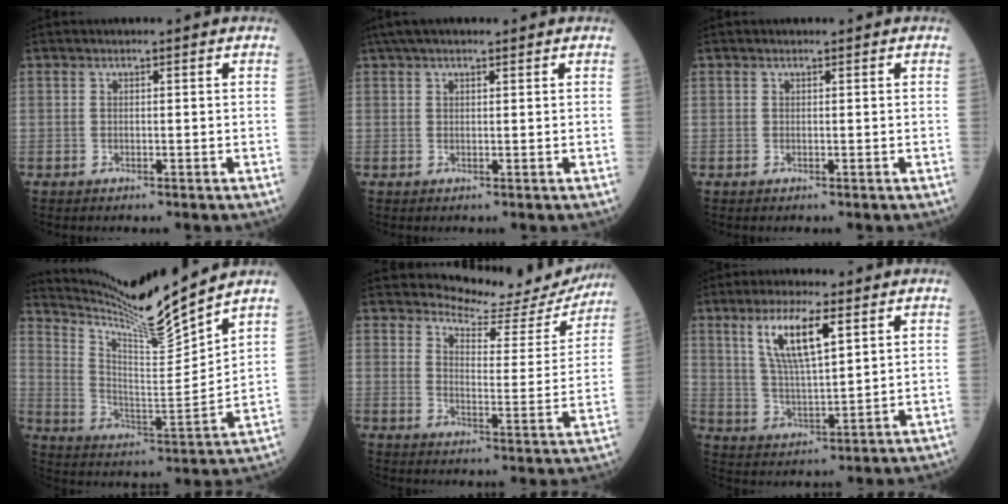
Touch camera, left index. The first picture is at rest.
{"total": 5.2, "force": [4.0, 1.1, 3.1], "torque": [-0.051, 0.039, 0.068]}
{"total": 0.0}
{"total": 12.9, "force": [12.0, -2.4, 3.9], "torque": [-0.083, -0.038, 0.215]}
{"total": 13.7, "force": [13.4, 2.4, 1.3], "torque": [-0.005, -0.057, 0.153]}
{"total": 9.4, "force": [4.5, 1.9, 8.0], "torque": [-0.161, 0.005, 0.091]}